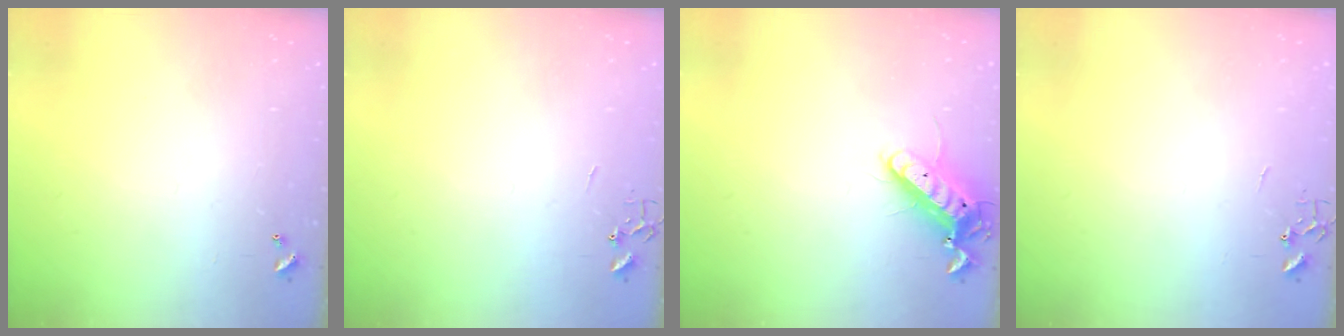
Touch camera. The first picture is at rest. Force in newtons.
{"total": 0.0}
{"total": 11.9, "press": 11.7, "slide": 2.2}
{"total": 0.0}